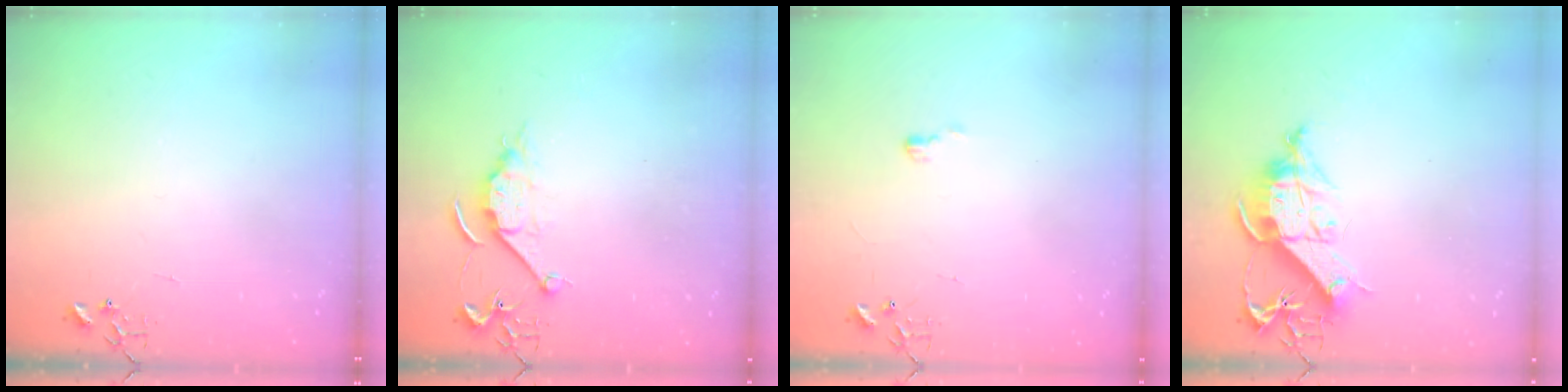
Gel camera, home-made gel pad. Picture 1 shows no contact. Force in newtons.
{"total": 7.7, "press": 7.6, "slide": 0.8}
{"total": 4.5, "press": 4.5, "slide": 0.4}
{"total": 12.9, "press": 12.9, "slide": 1.5}